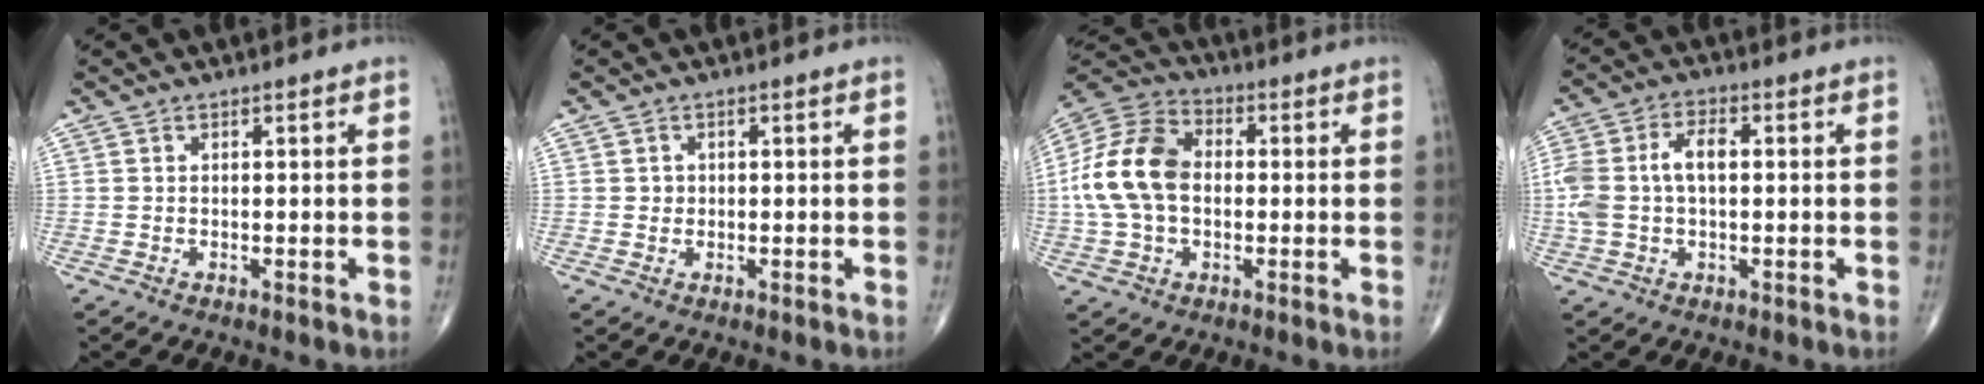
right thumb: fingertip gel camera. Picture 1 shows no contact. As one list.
[{"total": 1.1, "force": [0.0, 1.0, 0.2], "torque": [0.003, 0.003, 0.001]}, {"total": 15.4, "force": [0.0, 10.5, 11.3], "torque": [-0.220, 0.033, -0.006]}, {"total": 10.0, "force": [0.6, 5.9, 8.1], "torque": [-0.187, 0.029, 0.013]}]